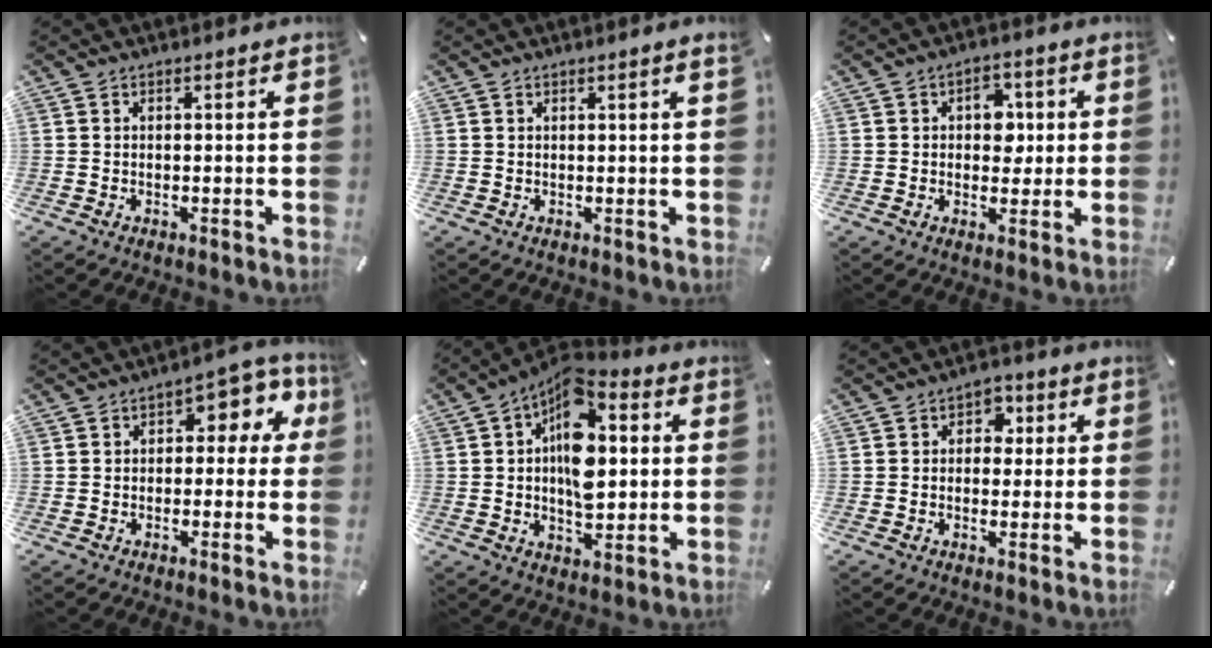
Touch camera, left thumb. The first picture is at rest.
{"total": 1.0, "force": [0.5, -0.1, 0.9], "torque": [-0.016, -0.002, 0.008]}
{"total": 7.5, "force": [0.8, 5.8, 4.7], "torque": [-0.051, -0.001, 0.006]}
{"total": 7.9, "force": [1.8, 5.0, 5.8], "torque": [-0.067, -0.009, 0.022]}
{"total": 15.0, "force": [3.0, 9.0, 11.6], "torque": [-0.195, -0.021, 0.053]}
{"total": 4.4, "force": [0.0, 3.9, 2.0], "torque": [-0.023, 0.007, -0.008]}